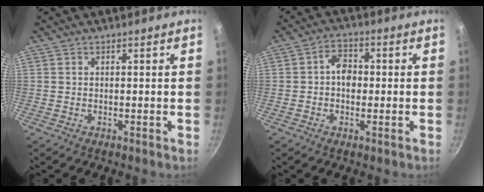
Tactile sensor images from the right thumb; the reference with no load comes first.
{"total": 5.0, "force": [-0.1, 3.7, 3.4], "torque": [-0.036, 0.011, -0.010]}